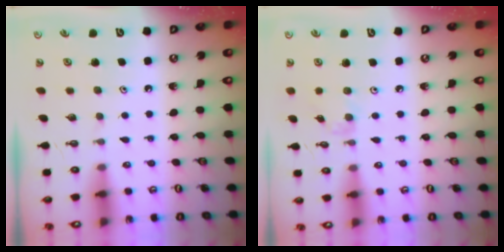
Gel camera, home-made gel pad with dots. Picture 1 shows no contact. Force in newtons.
{"total": 2.5, "press": 2.5, "slide": 0.5}